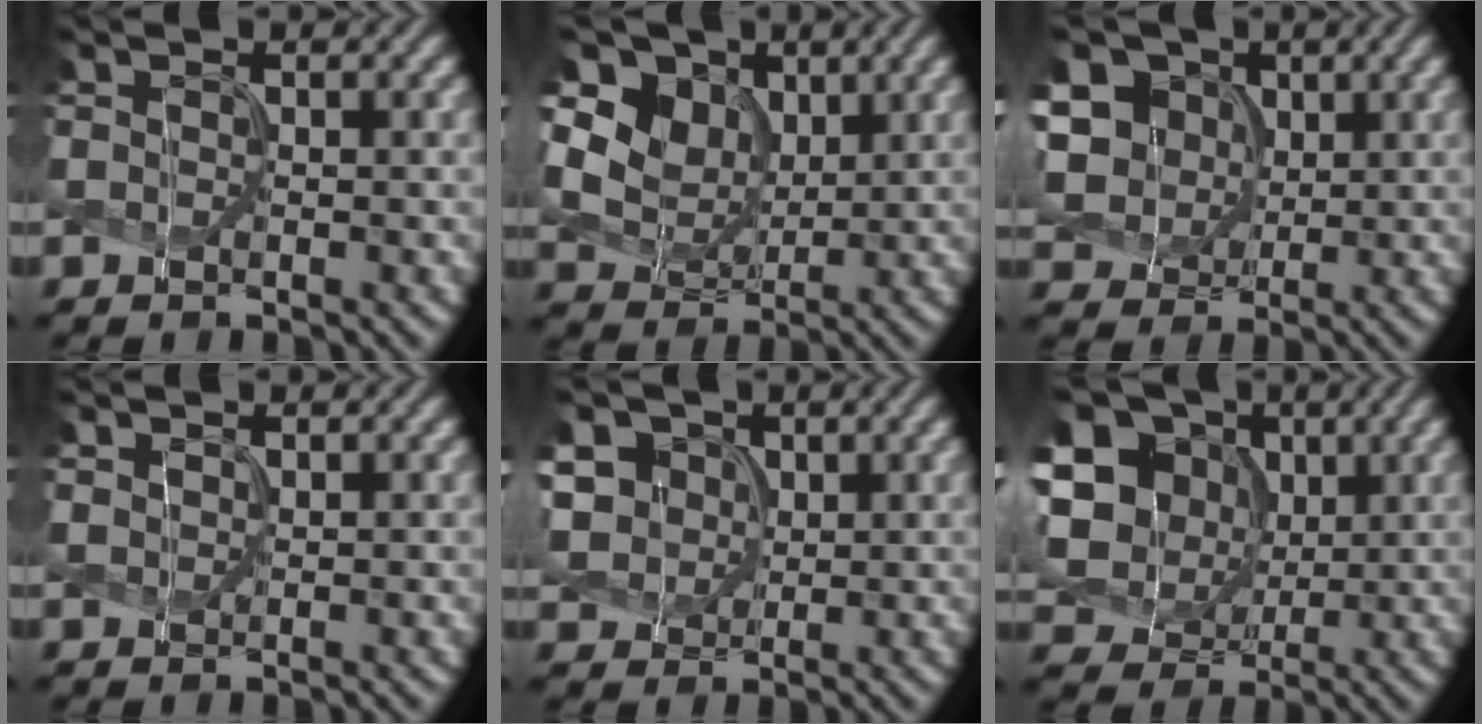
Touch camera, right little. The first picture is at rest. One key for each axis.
{"total": 11.6, "fx": 5.7, "fy": 8.5, "fz": 5.5, "tx": -0.139, "ty": 0.016, "tz": 0.104}
{"total": 11.7, "fx": 4.2, "fy": 9.3, "fz": 5.9, "tx": -0.150, "ty": 0.024, "tz": 0.073}
{"total": 0.8, "fx": 0.7, "fy": 0.3, "fz": 0.1, "tx": -0.007, "ty": 0.000, "tz": 0.018}
{"total": 8.1, "fx": 2.9, "fy": 6.5, "fz": 4.0, "tx": -0.100, "ty": 0.024, "tz": 0.043}
{"total": 14.7, "fx": 4.0, "fy": 12.1, "fz": 7.3, "tx": -0.183, "ty": 0.018, "tz": 0.077}